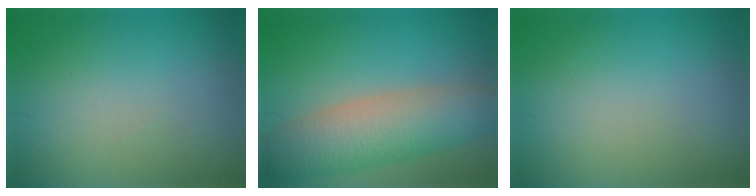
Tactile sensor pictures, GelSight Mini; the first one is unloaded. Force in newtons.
{"total": 8.0, "press": 8.0, "slide": 0.4}
{"total": 0.0}